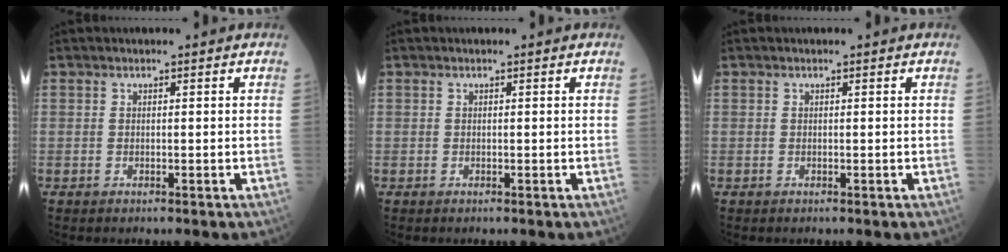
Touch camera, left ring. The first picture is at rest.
{"total": 0.0}
{"total": 0.0}